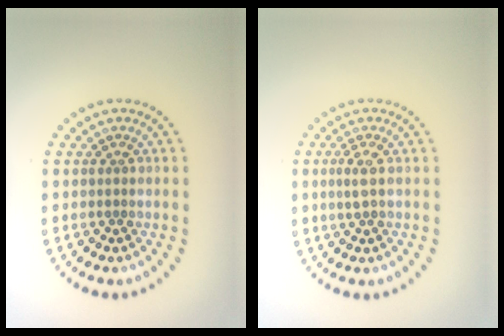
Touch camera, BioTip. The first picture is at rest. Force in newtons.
{"total": 1.4, "press": 1.3, "slide": 0.6}